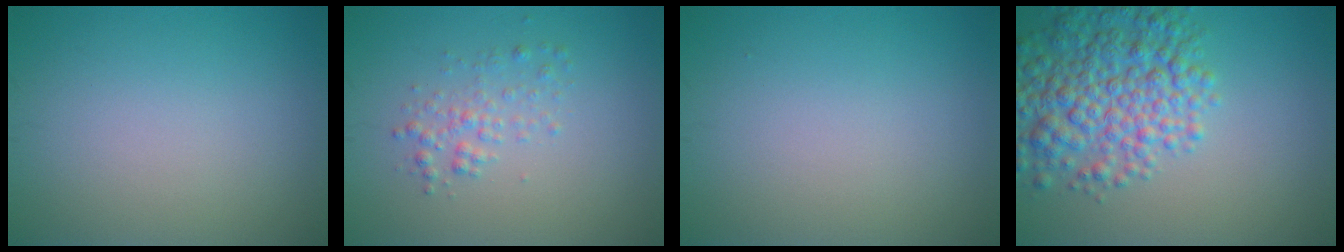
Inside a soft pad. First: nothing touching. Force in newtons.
{"total": 1.8, "press": 1.8, "slide": 0.0}
{"total": 0.0}
{"total": 7.3, "press": 7.3, "slide": 0.3}